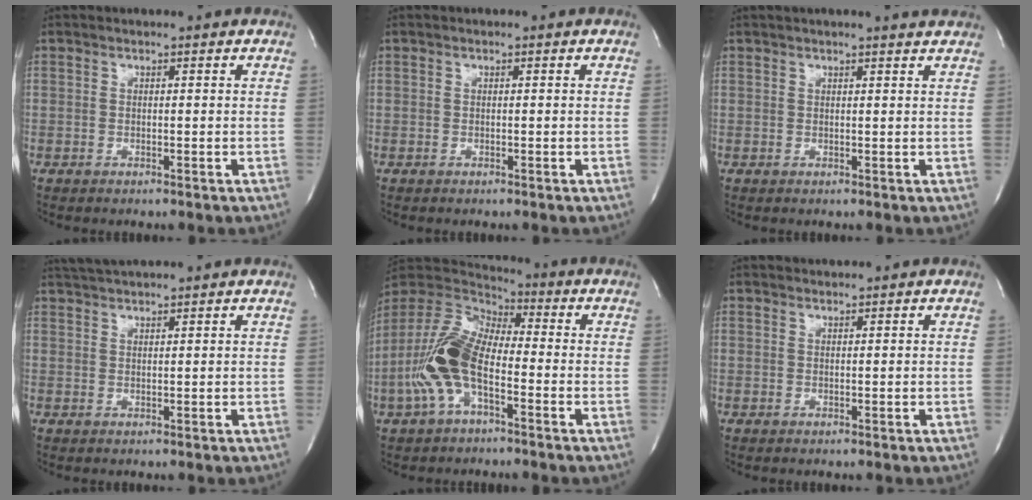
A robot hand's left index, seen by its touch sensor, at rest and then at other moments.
{"total": 0.0}
{"total": 5.4, "force": [5.0, -0.3, 1.9], "torque": [-0.026, 0.015, 0.049]}
{"total": 4.8, "force": [4.5, -0.6, 1.7], "torque": [-0.030, 0.029, 0.079]}
{"total": 11.8, "force": [-3.7, 4.9, 10.1], "torque": [-0.244, 0.009, -0.076]}
{"total": 0.8, "force": [0.8, -0.2, -0.2], "torque": [-0.008, -0.001, 0.019]}